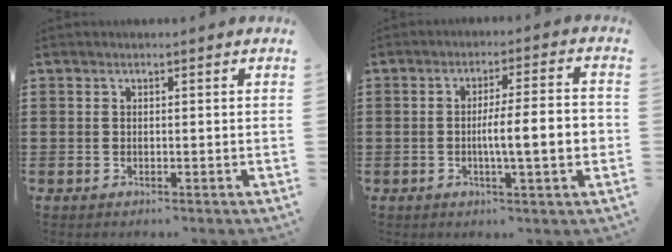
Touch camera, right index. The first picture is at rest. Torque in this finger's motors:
{"motor_torque": [2.14, 0.00, 0.51, 0.16]}